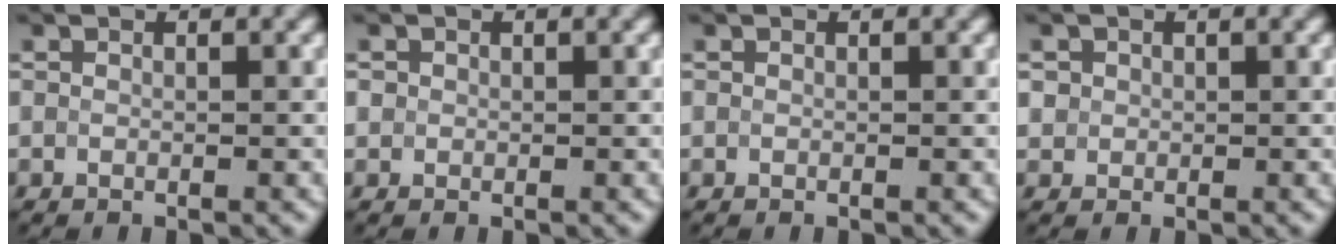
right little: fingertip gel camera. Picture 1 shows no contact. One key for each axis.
{"total": 0.8, "fx": 0.3, "fy": 0.8, "fz": 0.1, "tx": 0.009, "ty": 0.001, "tz": -0.002}
{"total": 0.0}
{"total": 2.4, "fx": 0.8, "fy": 2.1, "fz": 0.6, "tx": 0.016, "ty": 0.018, "tz": -0.012}